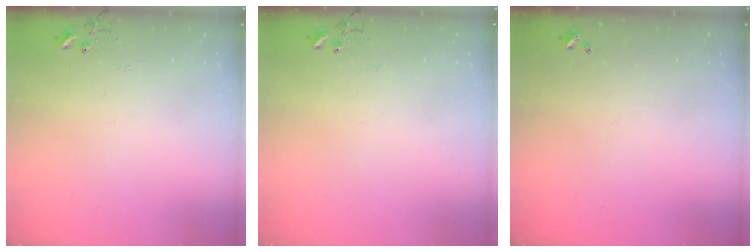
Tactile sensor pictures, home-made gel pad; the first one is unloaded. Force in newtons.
{"total": 0.0}
{"total": 0.0}